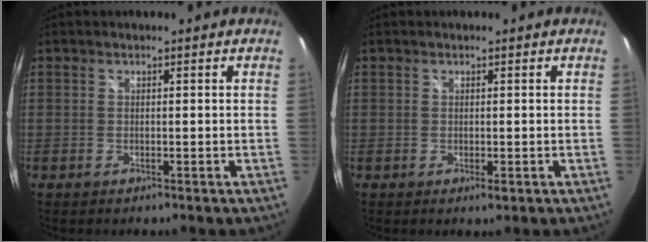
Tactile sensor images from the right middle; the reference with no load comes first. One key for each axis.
{"total": 0.7, "fx": -0.2, "fy": 0.5, "fz": 0.5, "tx": -0.009, "ty": -0.004, "tz": -0.004}